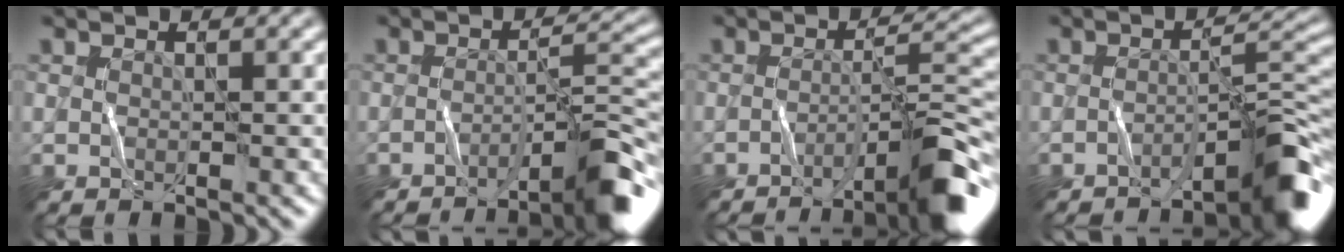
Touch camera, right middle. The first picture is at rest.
{"total": 6.0, "force": [-3.9, 0.6, 4.5], "torque": [-0.051, 0.019, -0.063]}
{"total": 7.2, "force": [-4.3, 0.9, 5.7], "torque": [-0.070, 0.018, -0.072]}
{"total": 5.0, "force": [-3.5, 0.3, 3.5], "torque": [-0.045, 0.019, -0.059]}